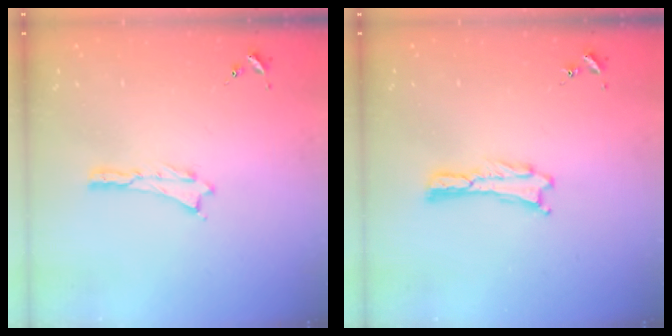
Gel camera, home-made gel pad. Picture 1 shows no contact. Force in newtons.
{"total": 0.0}